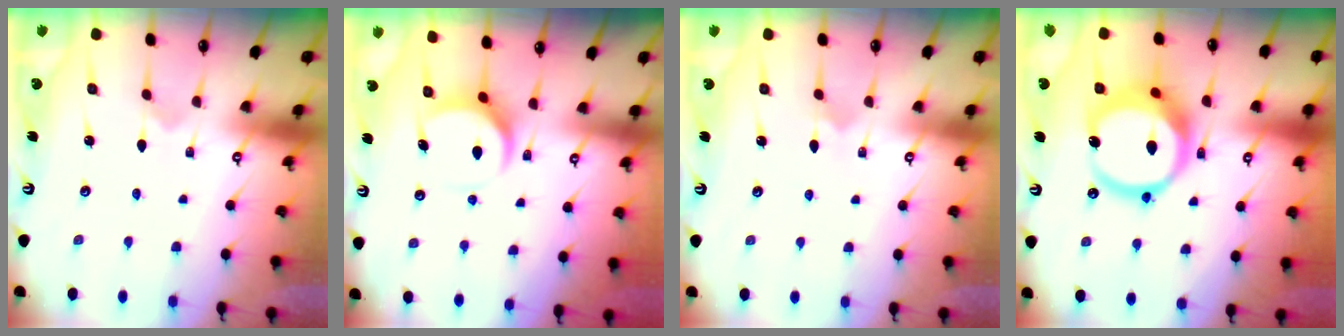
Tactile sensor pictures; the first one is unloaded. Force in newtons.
{"total": 8.9, "press": 8.8, "slide": 0.9}
{"total": 4.6, "press": 4.5, "slide": 0.3}
{"total": 17.2, "press": 17.0, "slide": 2.2}